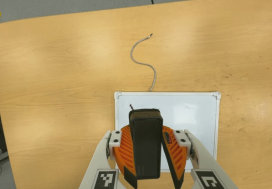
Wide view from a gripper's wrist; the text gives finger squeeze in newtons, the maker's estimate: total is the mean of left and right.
{"total": 9.1, "left": 9.3, "right": 8.9}